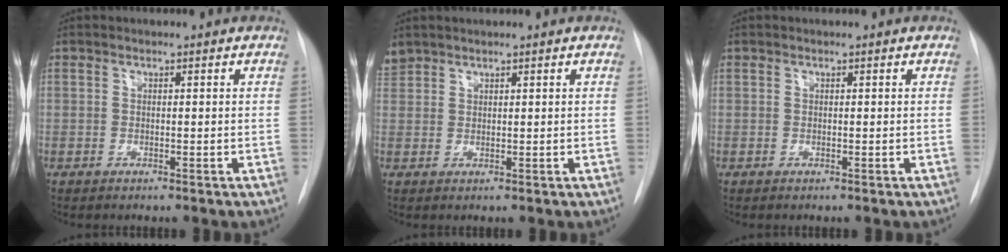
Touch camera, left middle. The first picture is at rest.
{"total": 1.9, "force": [1.8, 0.6, -0.3], "torque": [0.001, 0.013, 0.039]}
{"total": 0.0}